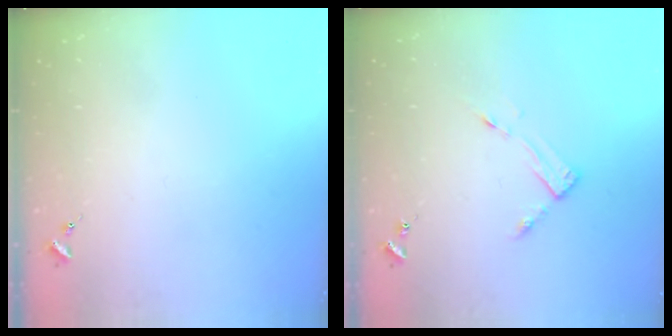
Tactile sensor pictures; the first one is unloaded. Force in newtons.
{"total": 4.2, "press": 4.2, "slide": 0.5}